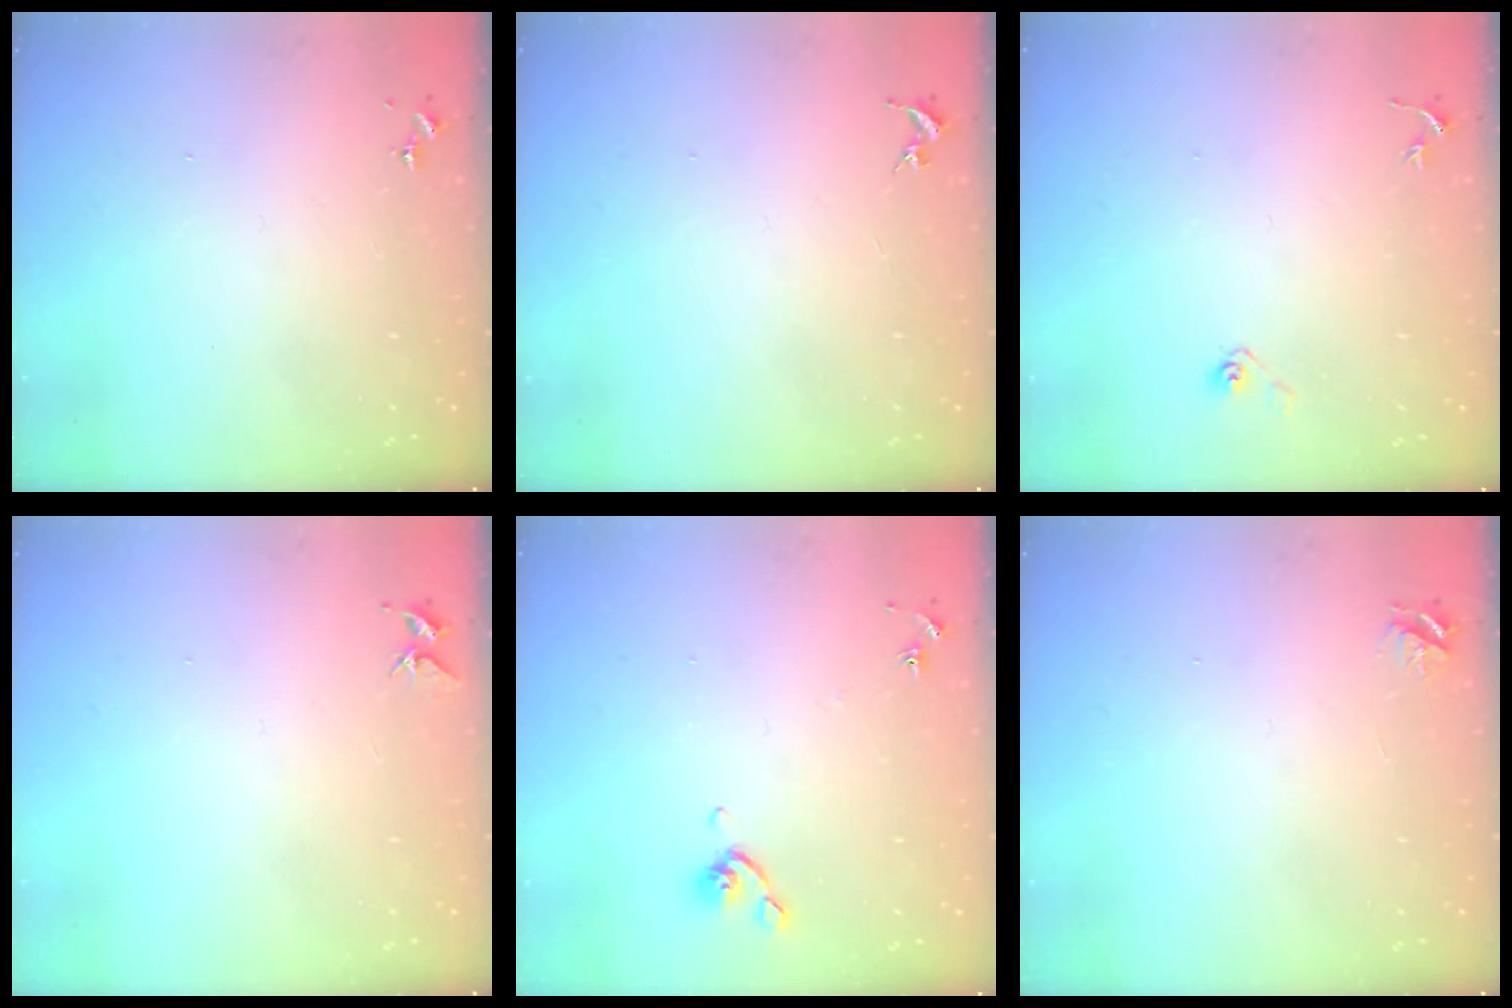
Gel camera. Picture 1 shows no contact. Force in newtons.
{"total": 0.0}
{"total": 3.6, "press": 3.0, "slide": 2.1}
{"total": 5.0, "press": 4.9, "slide": 0.5}
{"total": 5.2, "press": 5.1, "slide": 1.0}
{"total": 4.2, "press": 4.1, "slide": 0.5}